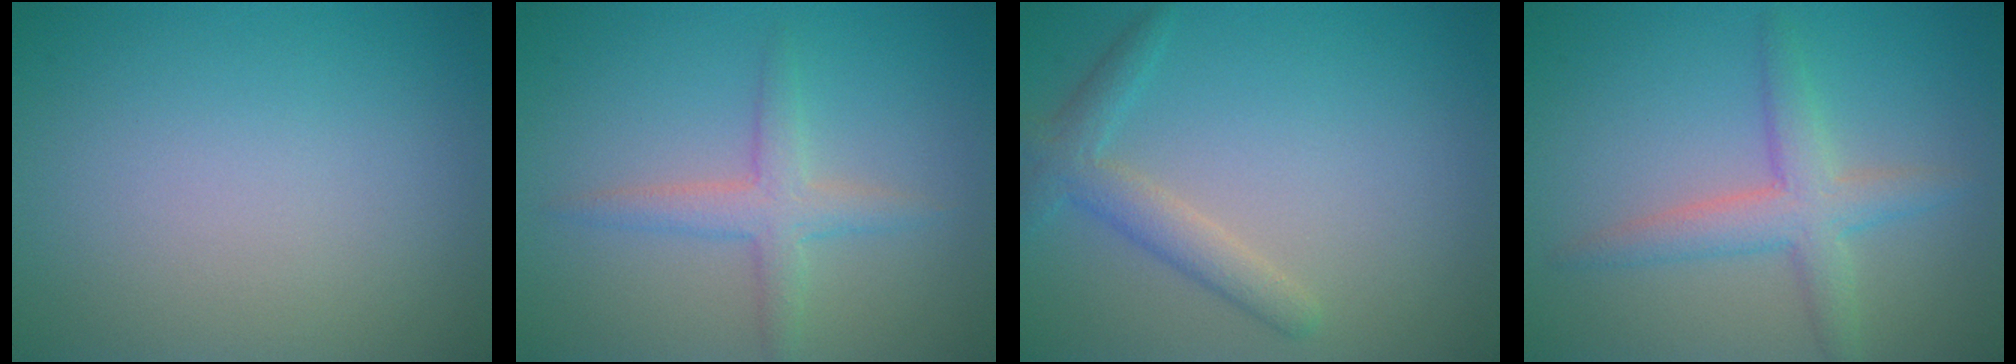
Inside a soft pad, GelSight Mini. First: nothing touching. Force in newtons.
{"total": 2.7, "press": 2.7, "slide": 0.1}
{"total": 2.7, "press": 2.7, "slide": 0.1}
{"total": 3.5, "press": 3.5, "slide": 0.3}